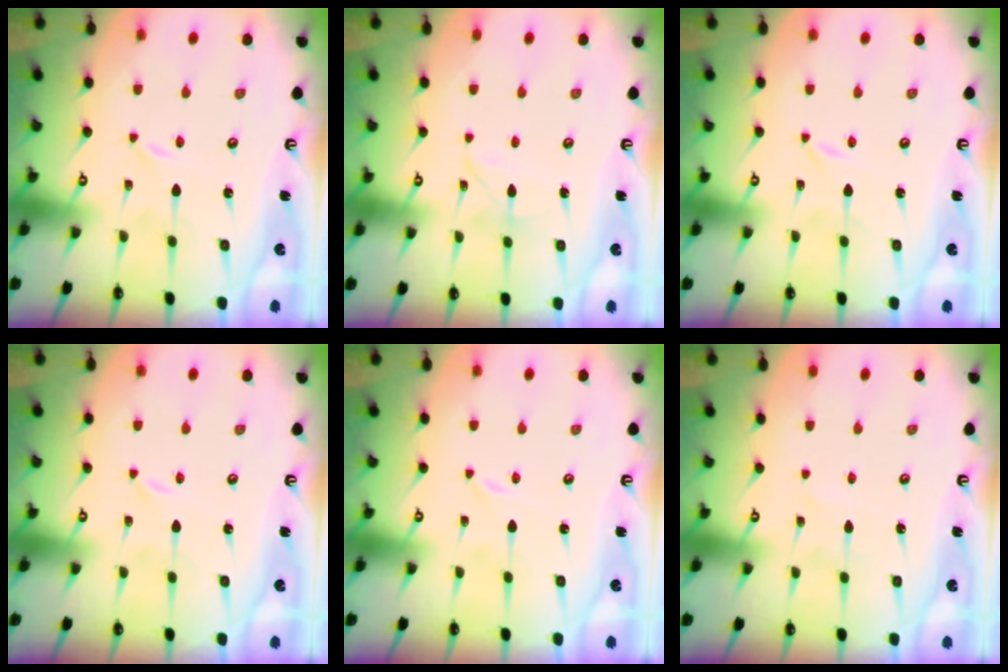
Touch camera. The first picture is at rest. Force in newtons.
{"total": 4.0, "press": 4.0, "slide": 0.2}
{"total": 0.0}
{"total": 0.0}
{"total": 0.0}
{"total": 1.6, "press": 1.6, "slide": 0.1}